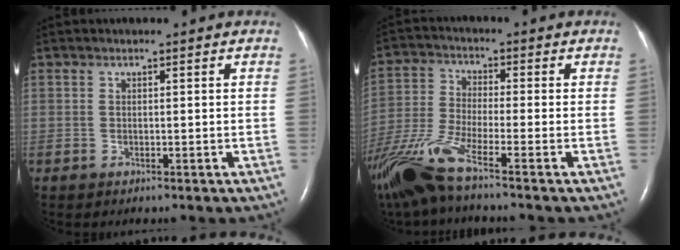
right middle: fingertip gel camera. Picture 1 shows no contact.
{"total": 12.4, "force": [-8.8, 0.6, 8.7], "torque": [-0.195, -0.028, -0.174]}